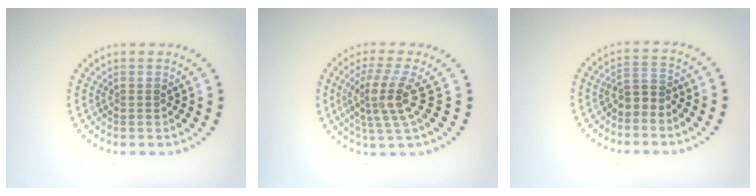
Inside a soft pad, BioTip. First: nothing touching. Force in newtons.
{"total": 4.0, "press": 2.8, "slide": 2.8}
{"total": 1.9, "press": 1.6, "slide": 1.1}